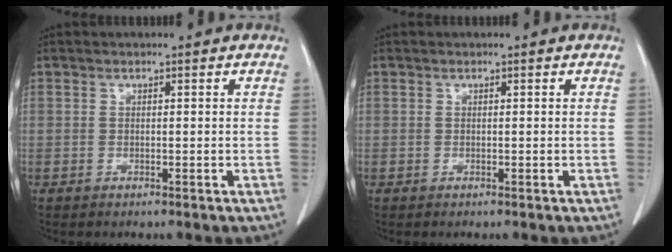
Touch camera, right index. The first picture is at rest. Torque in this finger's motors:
{"motor_torque": [-0.04, 0.03, 0.00, 0.00]}